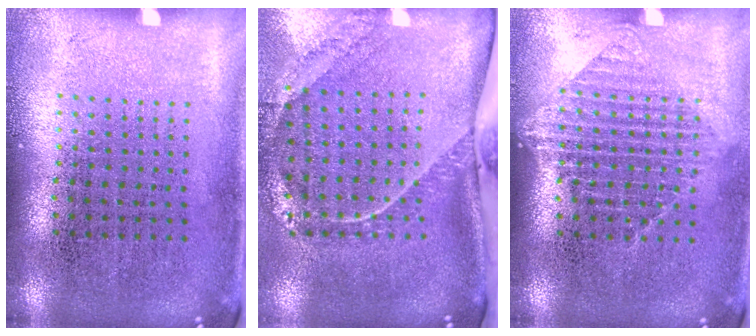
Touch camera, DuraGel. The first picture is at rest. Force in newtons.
{"total": 2.5, "press": 1.7, "slide": 1.9}
{"total": 1.1, "press": 1.0, "slide": 0.5}